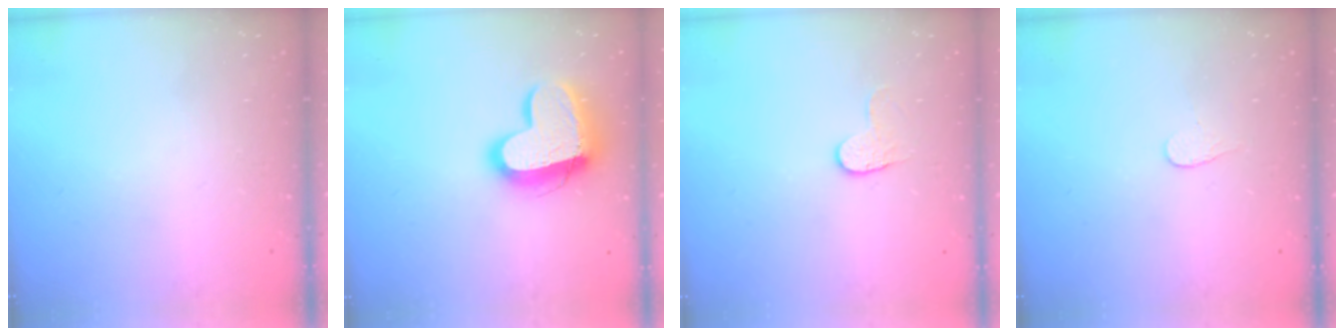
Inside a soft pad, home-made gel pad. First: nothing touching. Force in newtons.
{"total": 16.7, "press": 16.6, "slide": 1.4}
{"total": 4.5, "press": 4.5, "slide": 0.5}
{"total": 3.4, "press": 3.4, "slide": 0.4}